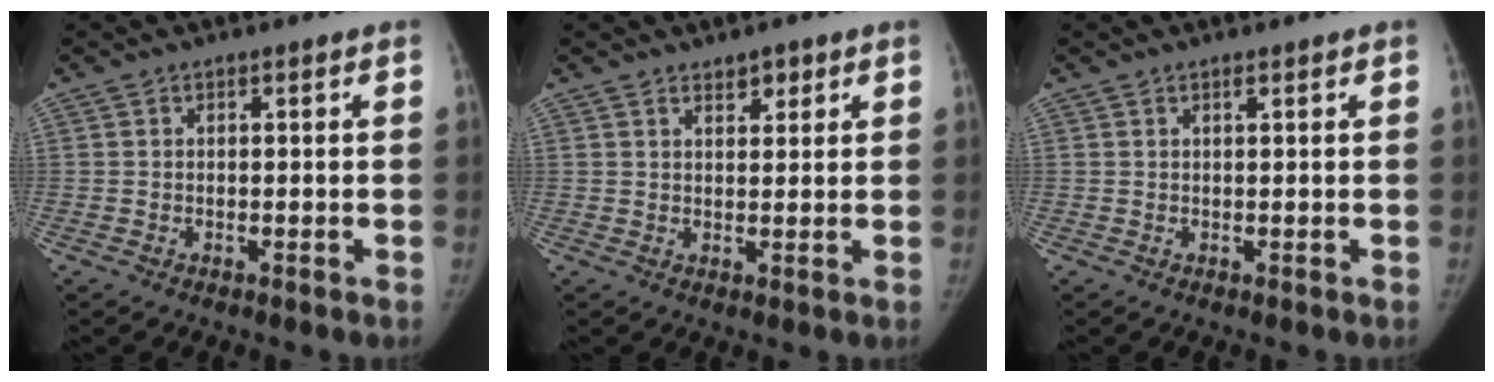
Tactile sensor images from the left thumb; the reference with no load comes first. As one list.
[{"total": 2.8, "force": [1.9, 1.5, 1.3], "torque": [-0.005, -0.011, 0.031]}, {"total": 0.7, "force": [0.5, 0.2, 0.4], "torque": [-0.007, -0.002, 0.009]}]